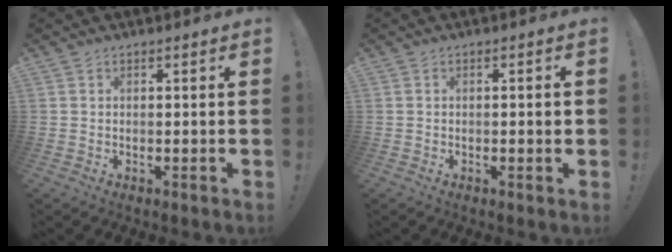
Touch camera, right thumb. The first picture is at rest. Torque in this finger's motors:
{"motor_torque": [0.05, -0.19, -0.03, 0.15, -0.06]}